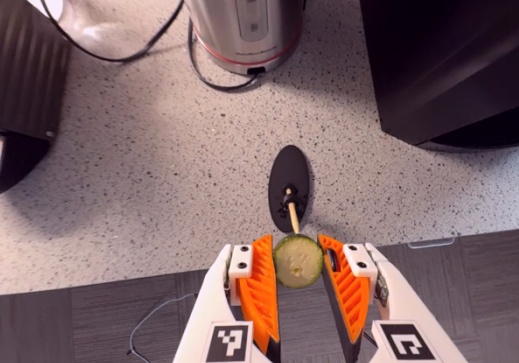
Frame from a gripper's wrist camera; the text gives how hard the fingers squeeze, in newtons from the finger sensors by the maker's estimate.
{"total": 7.7, "left": 7.4, "right": 8.0}